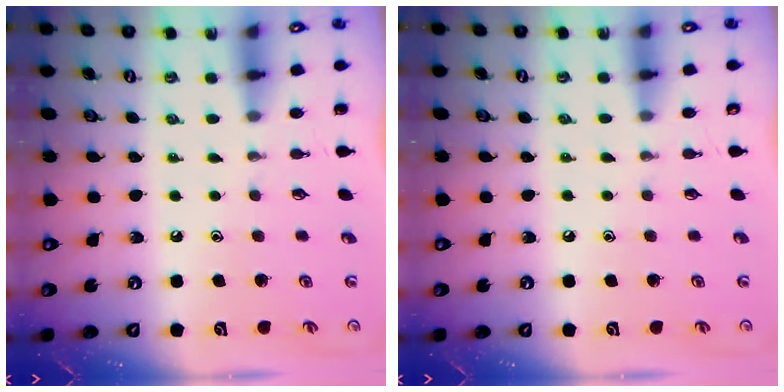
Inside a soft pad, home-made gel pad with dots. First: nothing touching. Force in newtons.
{"total": 3.2, "press": 3.2, "slide": 0.6}